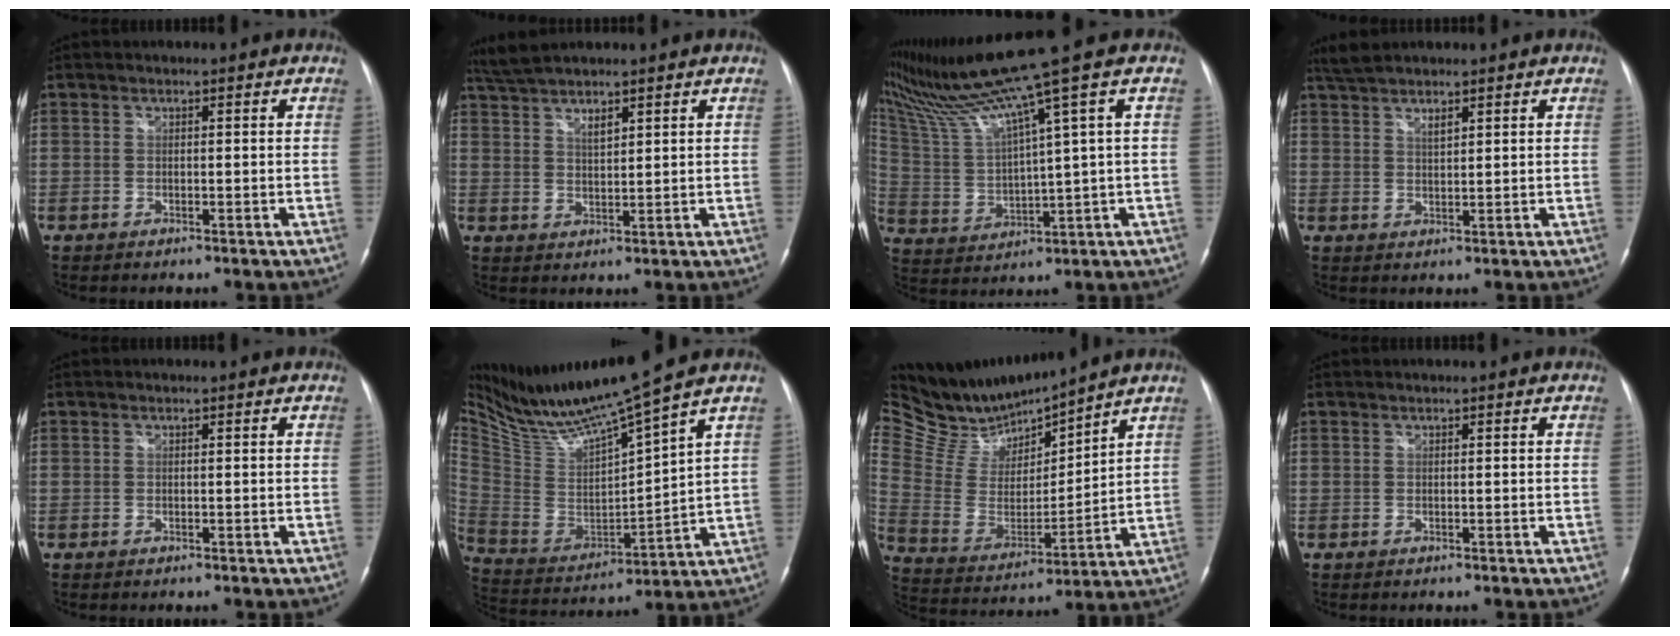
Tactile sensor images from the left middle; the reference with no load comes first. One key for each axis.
{"total": 6.3, "fx": 5.0, "fy": 0.8, "fz": 3.6, "tx": -0.084, "ty": 0.015, "tz": 0.099}
{"total": 12.4, "fx": 9.6, "fy": -3.5, "fz": 7.1, "tx": -0.148, "ty": -0.011, "tz": 0.193}
{"total": 5.1, "fx": 4.2, "fy": 1.0, "fz": 2.8, "tx": -0.066, "ty": 0.013, "tz": 0.081}
{"total": 0.0}
{"total": 15.9, "fx": 13.8, "fy": -1.2, "fz": 7.8, "tx": -0.160, "ty": -0.022, "tz": 0.267}
{"total": 16.6, "fx": 15.8, "fy": 1.6, "fz": 4.9, "tx": -0.114, "ty": -0.014, "tz": 0.305}
{"total": 0.0}